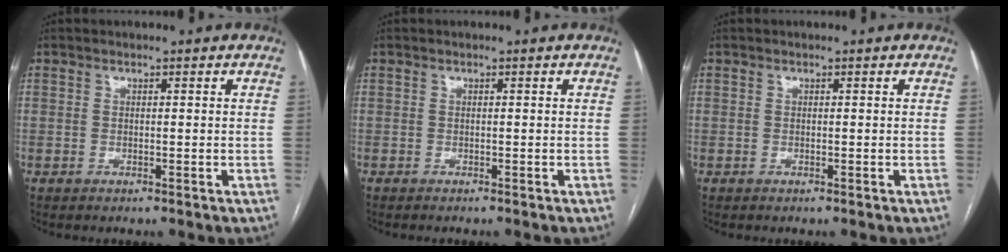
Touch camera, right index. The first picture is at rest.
{"total": 0.7, "force": [-0.7, 0.2, 0.1], "torque": [-0.005, 0.000, -0.013]}
{"total": 0.0}